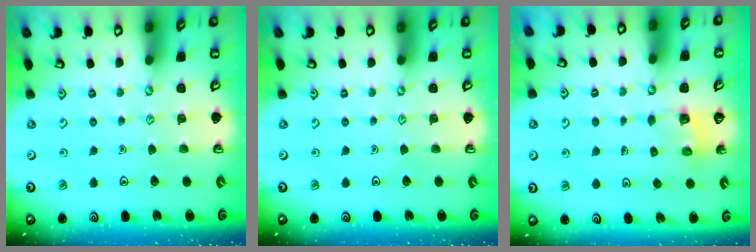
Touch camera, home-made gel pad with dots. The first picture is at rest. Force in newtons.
{"total": 0.0}
{"total": 2.6, "press": 2.6, "slide": 0.3}